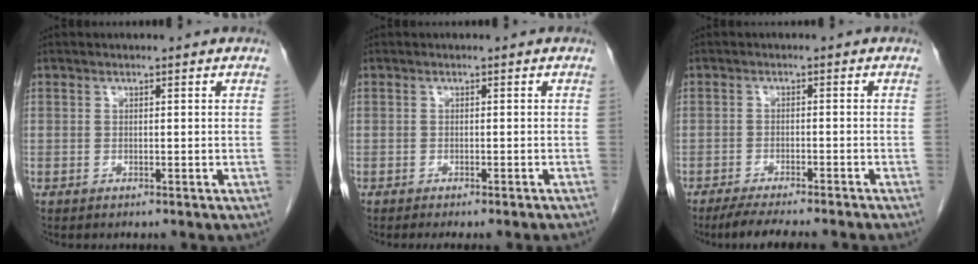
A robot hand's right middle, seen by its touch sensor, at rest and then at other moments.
{"total": 4.4, "force": [-4.0, -0.3, 1.9], "torque": [-0.016, -0.006, -0.049]}
{"total": 8.7, "force": [-7.5, 0.2, 4.3], "torque": [-0.054, -0.016, -0.113]}